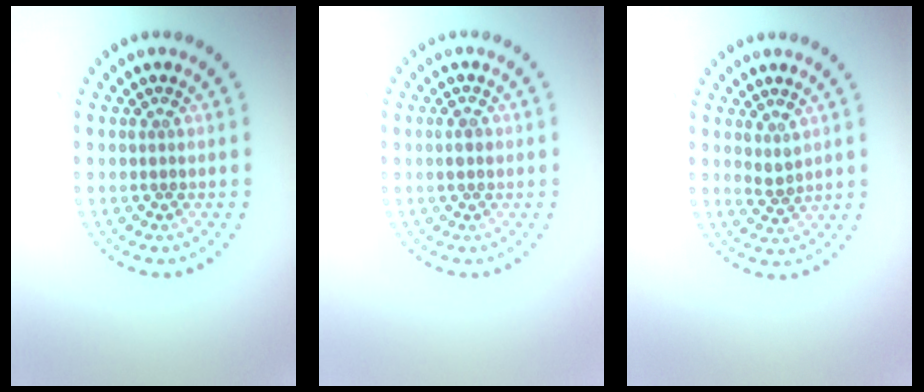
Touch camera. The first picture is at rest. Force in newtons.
{"total": 1.0, "press": 1.0, "slide": 0.1}
{"total": 1.2, "press": 1.0, "slide": 0.7}